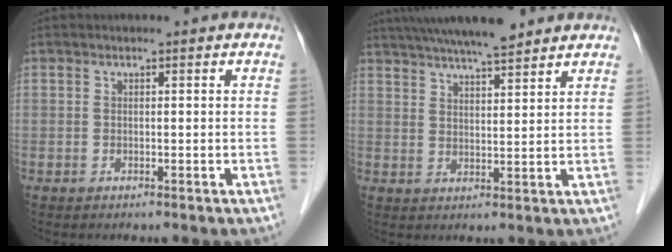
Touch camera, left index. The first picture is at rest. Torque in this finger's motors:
{"motor_torque": [0.88, -0.81, 0.35, 0.07]}